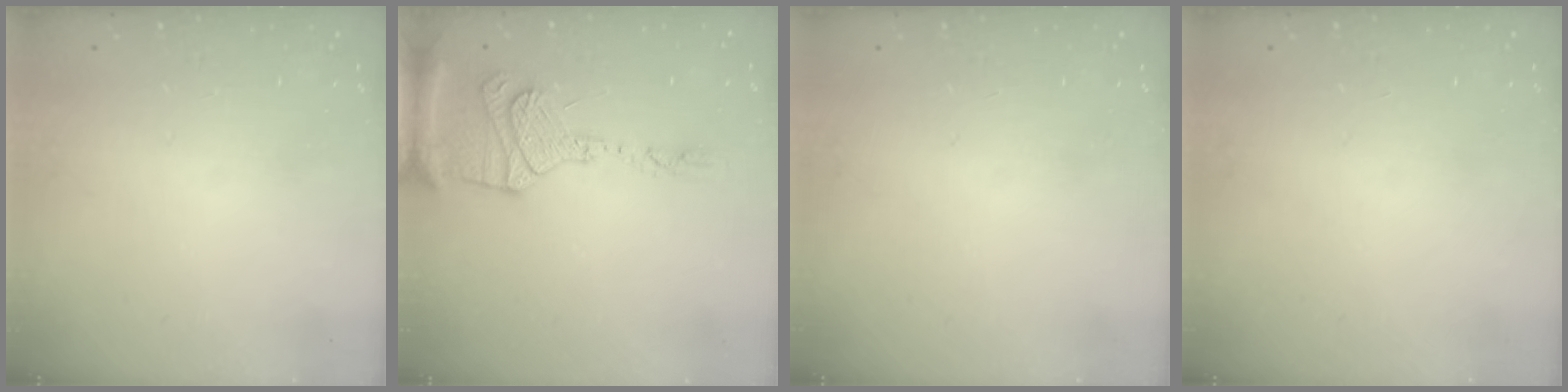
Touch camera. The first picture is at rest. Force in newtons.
{"total": 14.7, "press": 14.6, "slide": 1.8}
{"total": 1.0, "press": 0.0, "slide": 1.0}
{"total": 0.0}